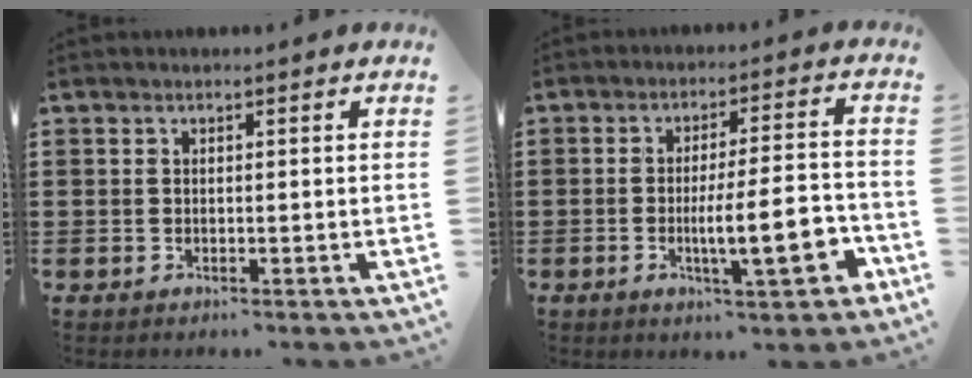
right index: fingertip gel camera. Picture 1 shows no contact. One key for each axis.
{"total": 10.8, "fx": -3.3, "fy": 2.3, "fz": 10.0, "tx": -0.144, "ty": -0.006, "tz": -0.055}